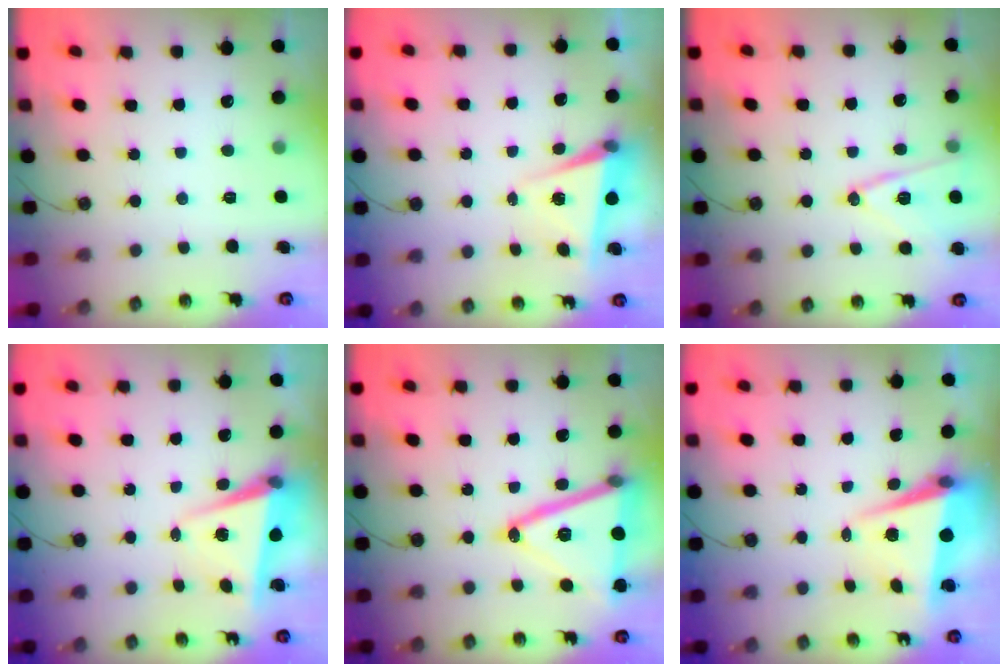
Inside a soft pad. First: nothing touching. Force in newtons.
{"total": 5.6, "press": 4.8, "slide": 2.7}
{"total": 13.4, "press": 13.1, "slide": 2.6}
{"total": 5.2, "press": 4.6, "slide": 2.3}
{"total": 22.6, "press": 22.4, "slide": 3.3}
{"total": 6.6, "press": 6.4, "slide": 1.6}